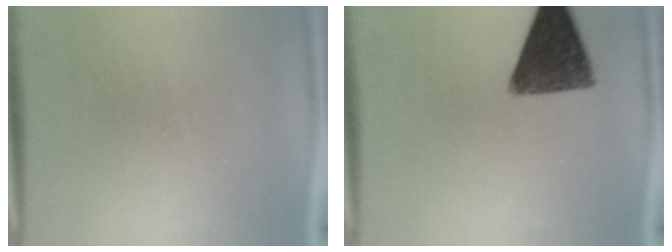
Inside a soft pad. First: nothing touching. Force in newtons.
{"total": 12.6}